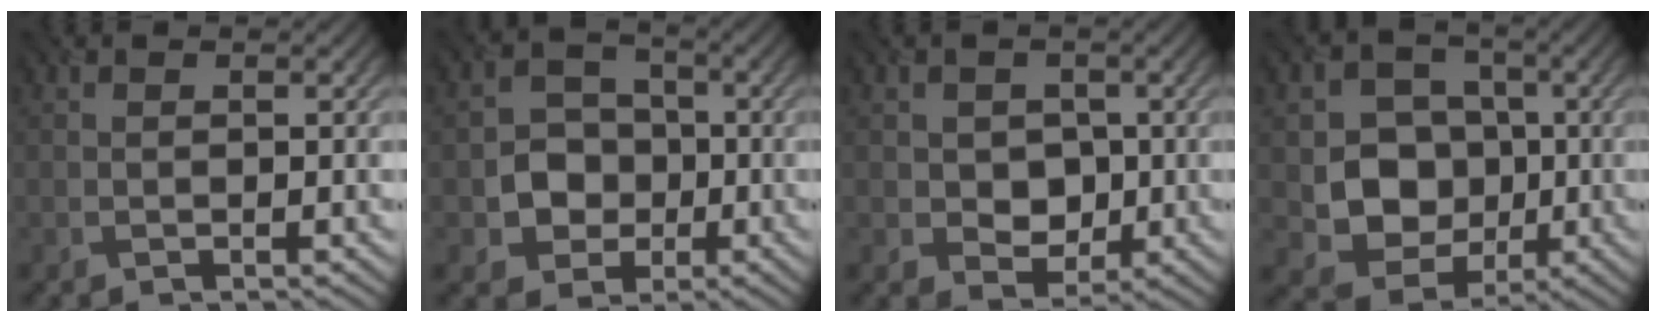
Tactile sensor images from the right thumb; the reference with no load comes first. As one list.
[{"total": 5.8, "force": [-1.0, 5.2, 2.5], "torque": [-0.043, -0.001, -0.037]}, {"total": 4.1, "force": [0.0, 3.6, 2.1], "torque": [-0.043, -0.006, -0.004]}, {"total": 9.0, "force": [-0.6, 7.9, 4.3], "torque": [-0.091, -0.013, -0.026]}]